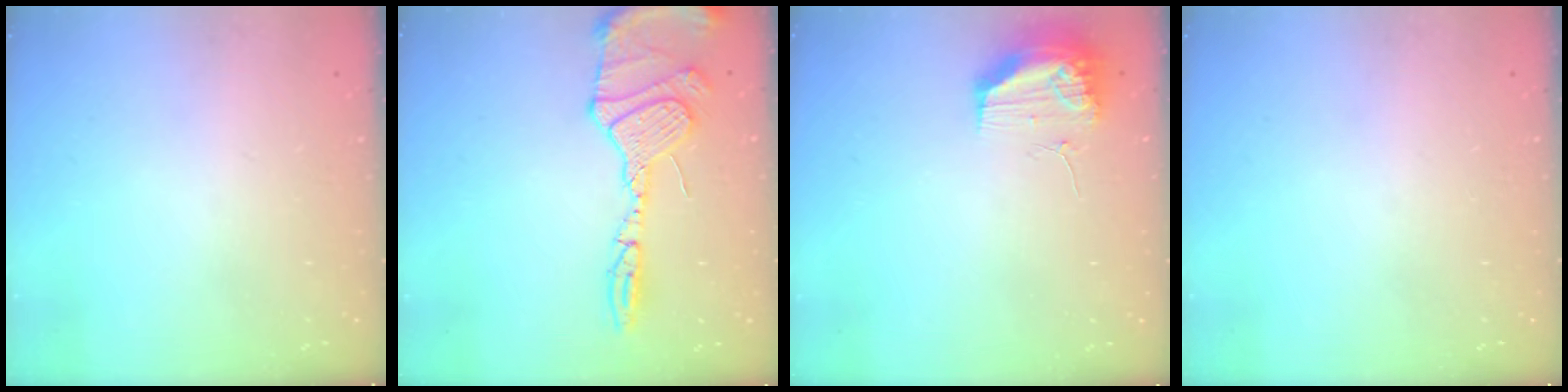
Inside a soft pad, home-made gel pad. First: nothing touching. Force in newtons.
{"total": 25.6, "press": 19.4, "slide": 16.7}
{"total": 19.1, "press": 13.1, "slide": 13.9}
{"total": 0.0}